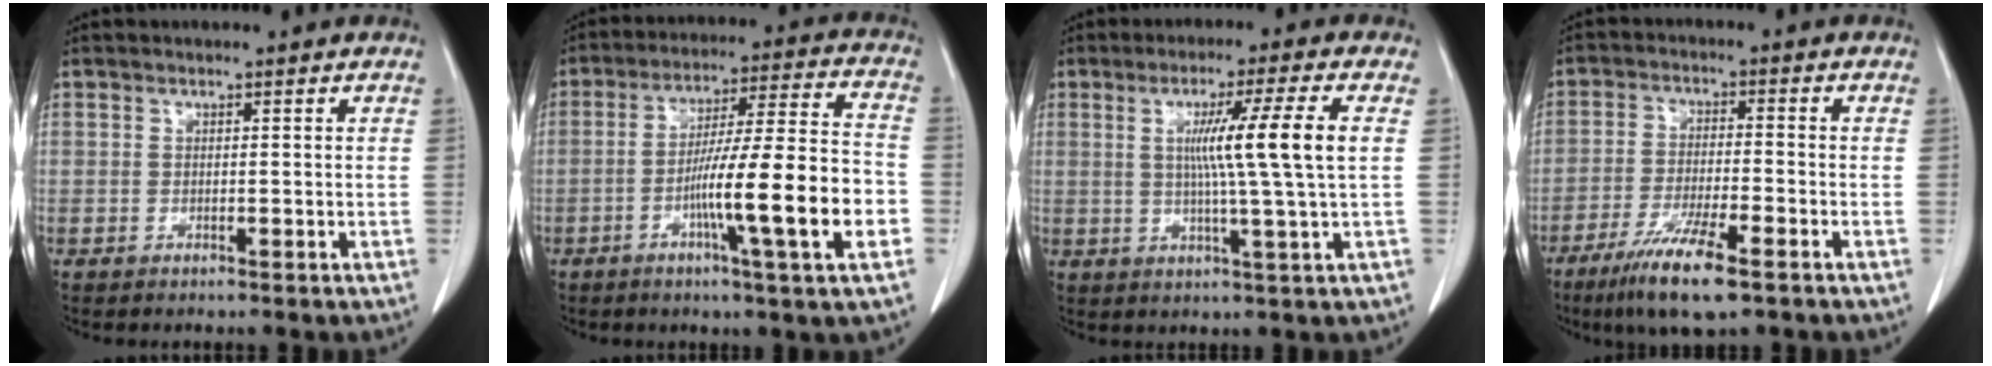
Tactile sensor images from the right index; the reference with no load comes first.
{"total": 16.4, "force": [-4.9, 0.1, 15.6], "torque": [-0.256, 0.002, -0.079]}
{"total": 9.9, "force": [1.4, -1.9, 9.6], "torque": [-0.158, 0.001, 0.030]}
{"total": 9.8, "force": [-6.2, 0.9, 7.5], "torque": [-0.142, -0.024, -0.105]}